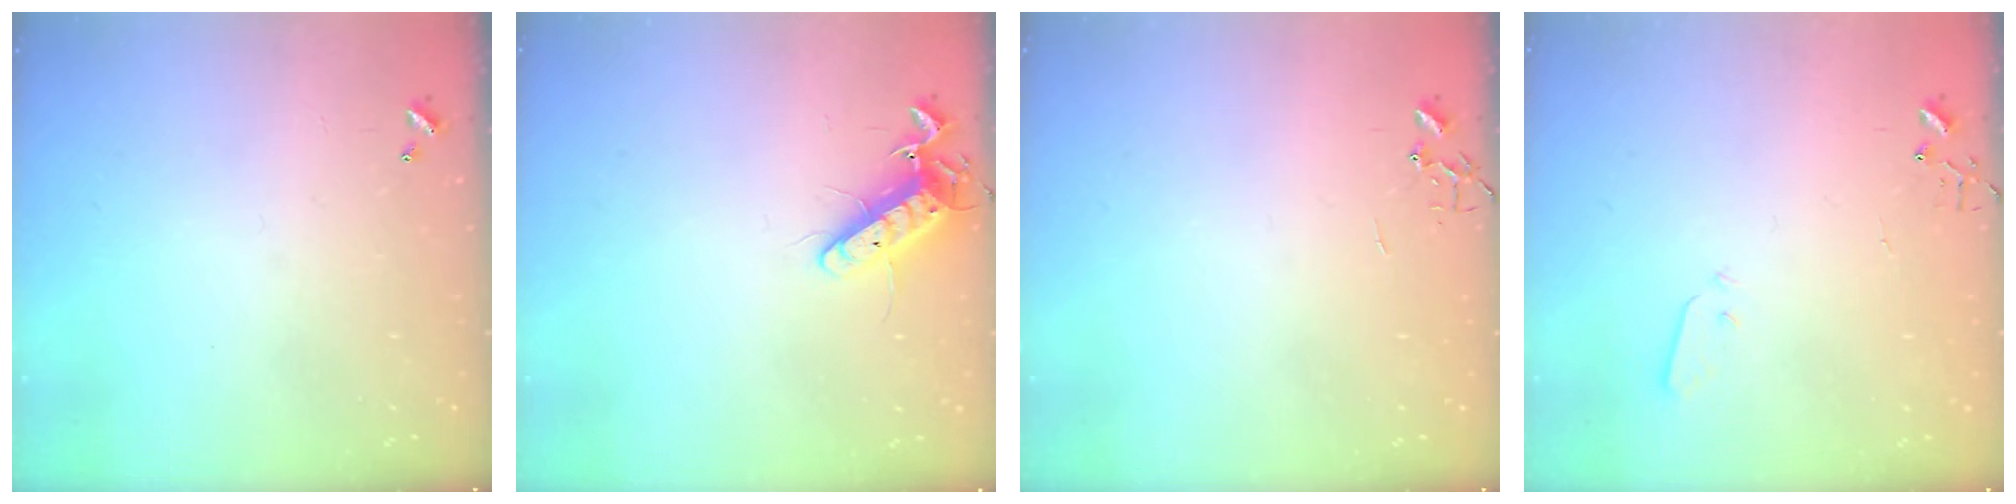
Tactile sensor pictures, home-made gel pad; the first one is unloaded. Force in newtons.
{"total": 11.3, "press": 11.2, "slide": 0.9}
{"total": 0.0}
{"total": 2.2, "press": 2.2, "slide": 0.4}